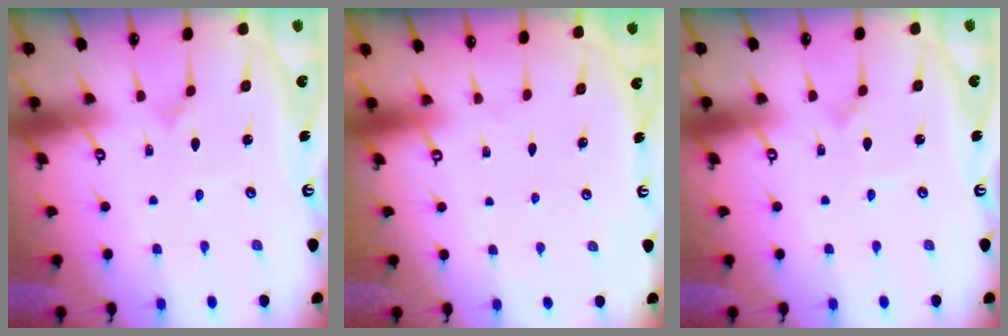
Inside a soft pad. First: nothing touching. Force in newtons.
{"total": 0.0}
{"total": 0.0}